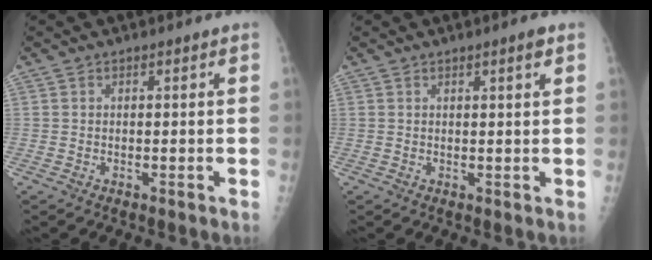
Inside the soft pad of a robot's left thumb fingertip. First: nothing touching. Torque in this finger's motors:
{"motor_torque": [-0.03, -0.21, -0.26, -0.21, 0.08]}